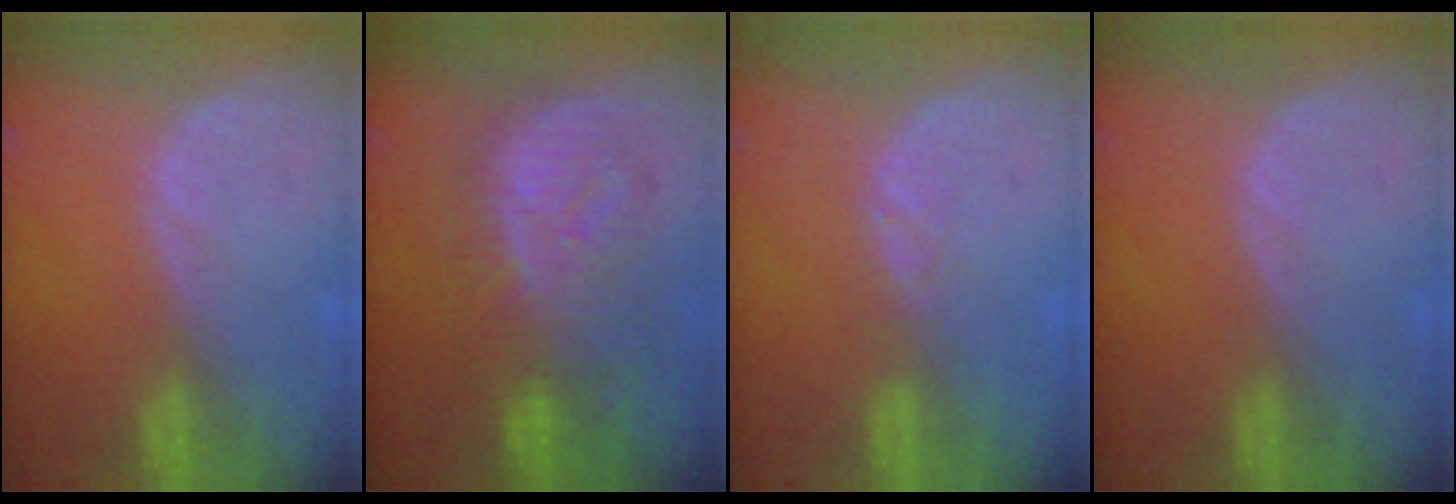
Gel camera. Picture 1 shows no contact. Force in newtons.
{"total": 9.6, "press": 9.6, "slide": 0.5}
{"total": 1.3, "press": 1.0, "slide": 0.8}
{"total": 0.0}